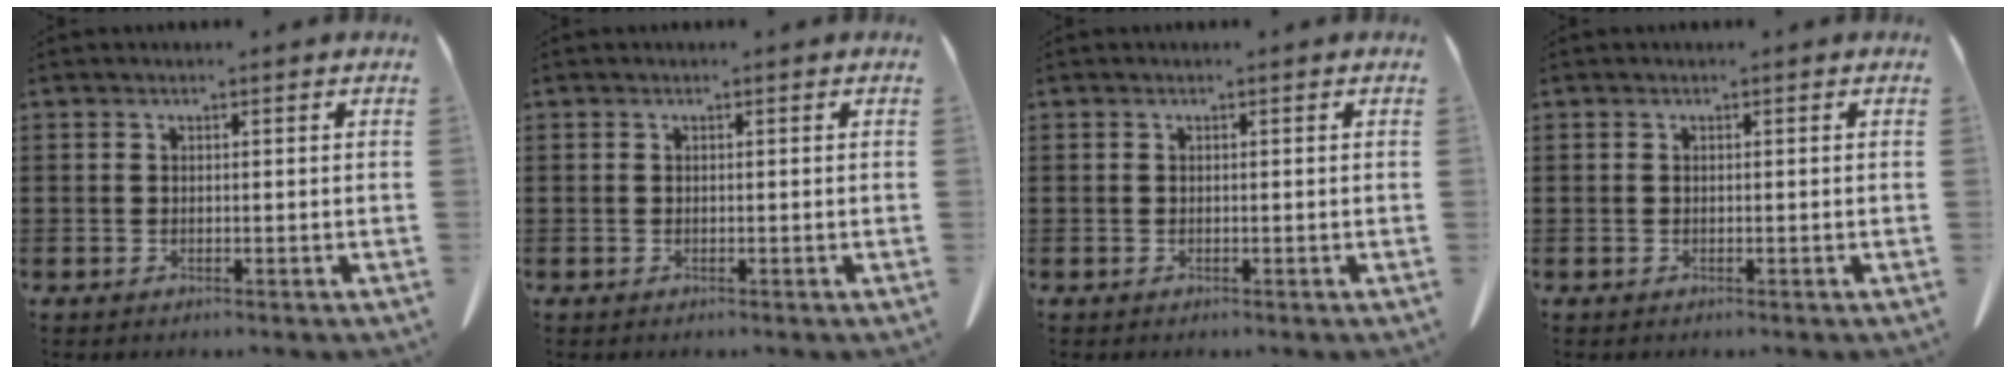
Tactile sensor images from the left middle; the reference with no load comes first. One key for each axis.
{"total": 0.0}
{"total": 0.0}
{"total": 0.0}